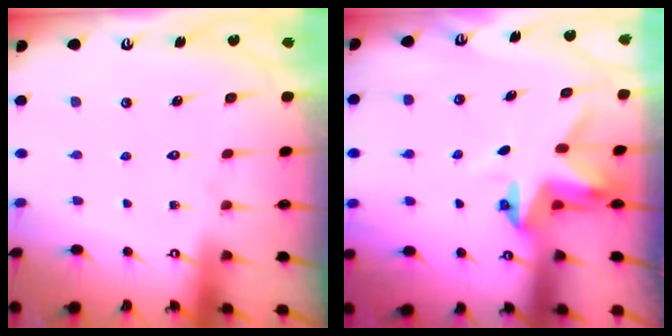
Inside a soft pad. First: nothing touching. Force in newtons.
{"total": 3.6, "press": 3.6, "slide": 0.3}